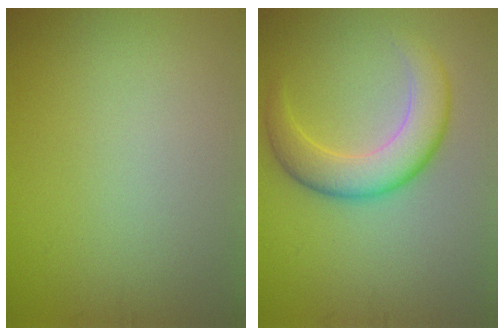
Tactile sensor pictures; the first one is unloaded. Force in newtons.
{"total": 5.6, "press": 5.6, "slide": 0.1}